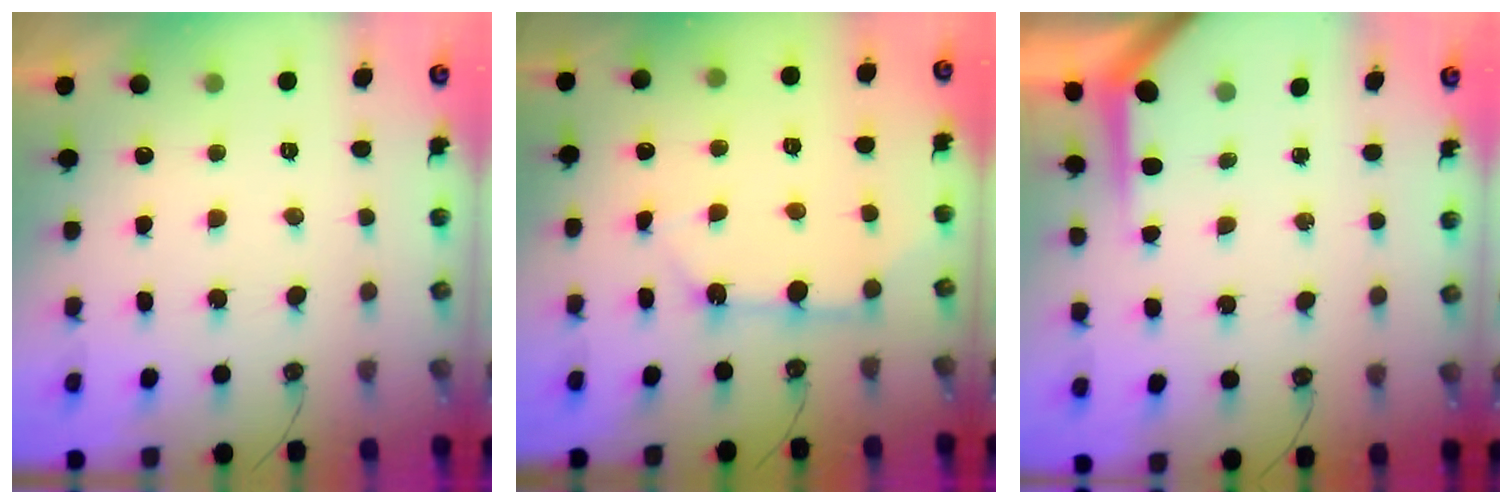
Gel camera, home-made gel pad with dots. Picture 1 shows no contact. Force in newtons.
{"total": 7.6, "press": 7.6, "slide": 0.6}
{"total": 4.4, "press": 4.4, "slide": 0.3}